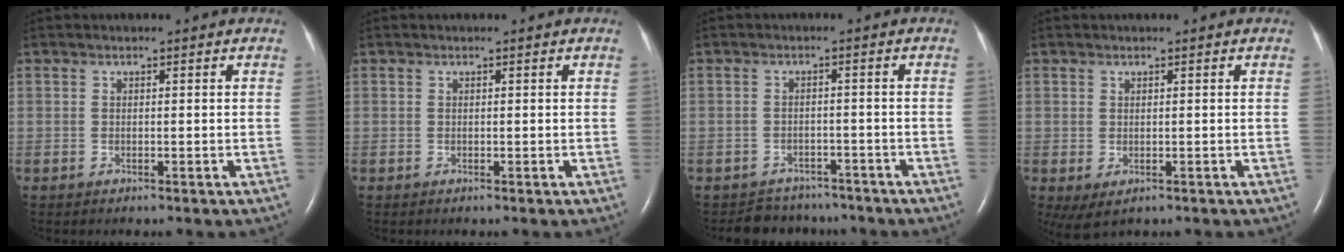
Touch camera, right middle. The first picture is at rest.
{"total": 0.0}
{"total": 5.5, "force": [-4.9, 2.5, -0.4], "torque": [0.004, 0.013, -0.066]}
{"total": 3.3, "force": [-1.3, 1.8, 2.5], "torque": [-0.042, -0.012, -0.010]}